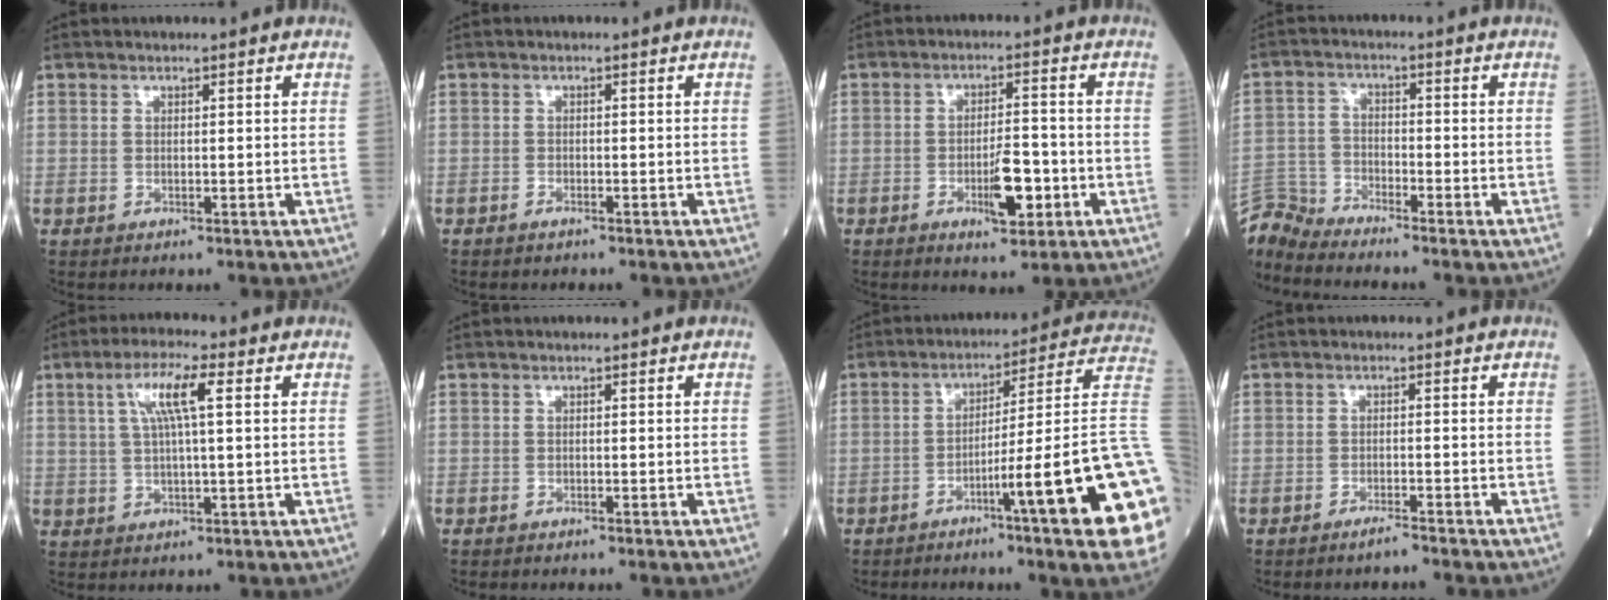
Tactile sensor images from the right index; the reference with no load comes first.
{"total": 0.6, "force": [-0.6, 0.1, 0.2], "torque": [-0.009, 0.000, -0.007]}
{"total": 6.2, "force": [-2.2, 1.6, 5.6], "torque": [-0.094, -0.002, -0.030]}
{"total": 5.9, "force": [-5.7, -1.1, -1.0], "torque": [0.009, -0.003, -0.113]}
{"total": 6.4, "force": [2.0, 0.4, 6.1], "torque": [-0.120, 0.012, 0.040]}
{"total": 1.0, "force": [-0.9, 0.0, 0.5], "torque": [-0.008, 0.001, -0.010]}
{"total": 20.2, "force": [-6.3, -1.0, 19.2], "torque": [-0.177, 0.010, -0.092]}
{"total": 1.9, "force": [-1.8, -0.3, 0.6], "torque": [-0.016, -0.002, -0.028]}